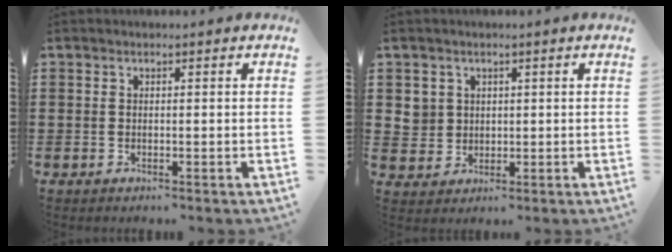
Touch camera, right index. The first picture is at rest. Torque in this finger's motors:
{"motor_torque": [-0.02, 0.11, 0.00, 0.00]}